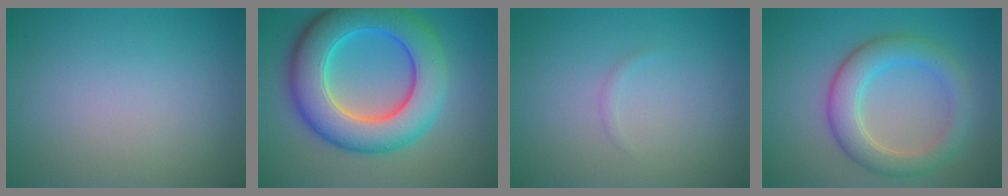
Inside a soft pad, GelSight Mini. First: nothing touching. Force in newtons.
{"total": 10.4, "press": 10.4, "slide": 0.2}
{"total": 0.5, "press": 0.5, "slide": 0.0}
{"total": 4.8, "press": 4.8, "slide": 0.3}